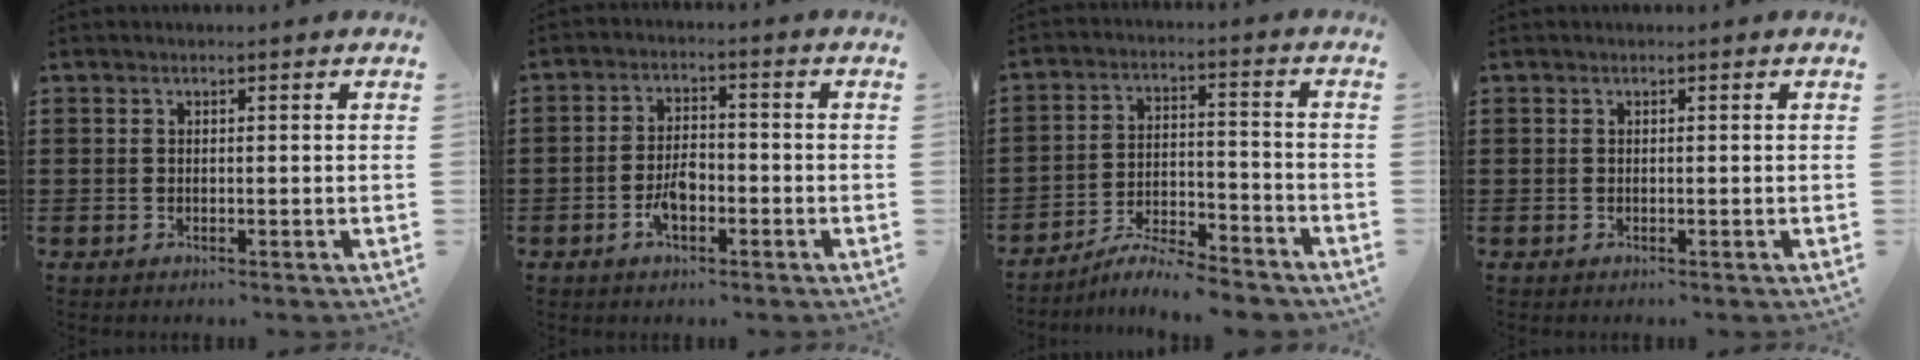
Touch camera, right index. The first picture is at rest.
{"total": 4.3, "force": [-1.8, 2.3, 3.2], "torque": [-0.068, 0.005, -0.037]}
{"total": 6.0, "force": [-5.7, 0.3, 1.9], "torque": [-0.038, 0.001, -0.110]}
{"total": 0.0}